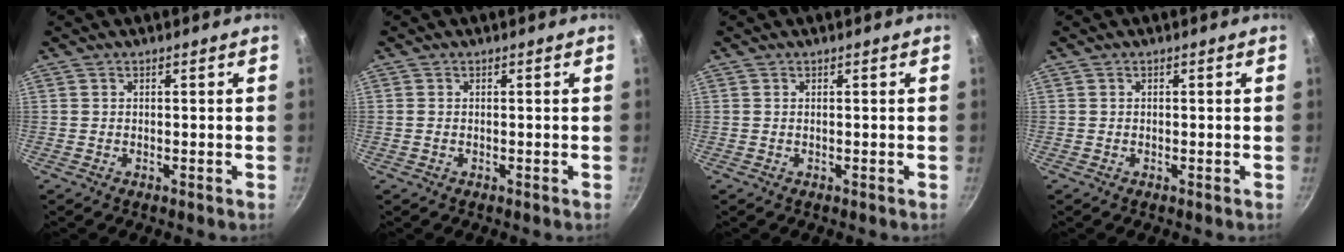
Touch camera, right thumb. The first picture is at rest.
{"total": 0.7, "force": [-0.1, 0.6, 0.3], "torque": [-0.006, 0.001, -0.003]}
{"total": 0.0}
{"total": 0.0}